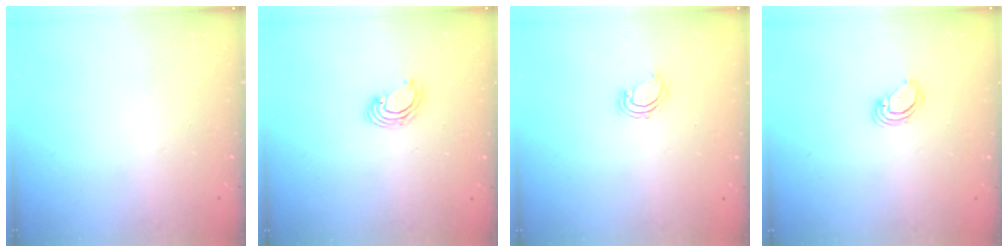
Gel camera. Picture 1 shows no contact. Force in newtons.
{"total": 3.1, "press": 3.1, "slide": 0.1}
{"total": 2.7, "press": 2.6, "slide": 0.5}
{"total": 3.0, "press": 3.0, "slide": 0.2}